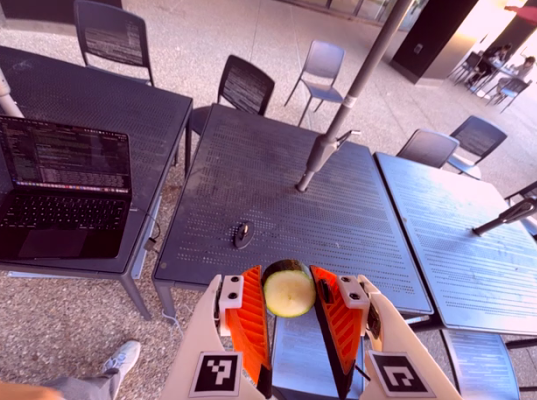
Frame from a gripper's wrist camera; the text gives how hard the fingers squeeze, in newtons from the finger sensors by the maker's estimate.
{"total": 10.5, "left": 10.0, "right": 10.9}